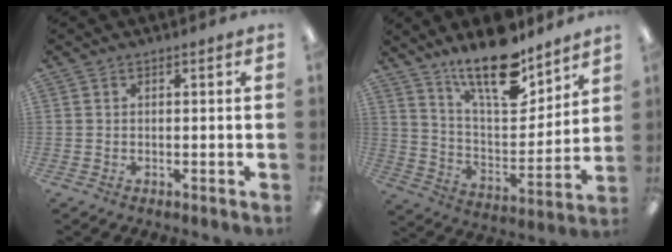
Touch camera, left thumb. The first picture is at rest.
{"total": 18.0, "force": [14.0, 6.0, 9.6], "torque": [-0.160, -0.094, 0.239]}